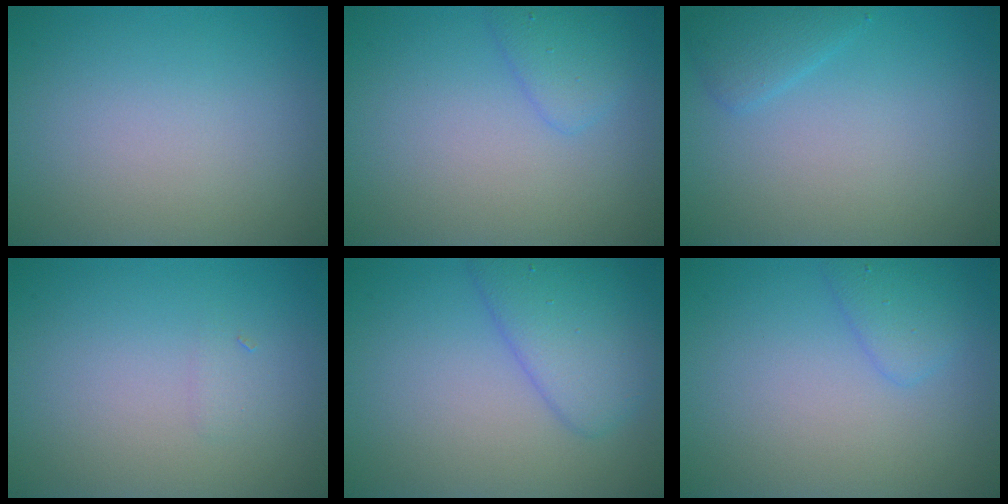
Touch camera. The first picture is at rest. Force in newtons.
{"total": 1.9, "press": 1.9, "slide": 0.1}
{"total": 1.7, "press": 1.7, "slide": 0.1}
{"total": 0.6, "press": 0.6, "slide": 0.0}
{"total": 4.2, "press": 4.2, "slide": 0.1}
{"total": 1.9, "press": 1.9, "slide": 0.1}